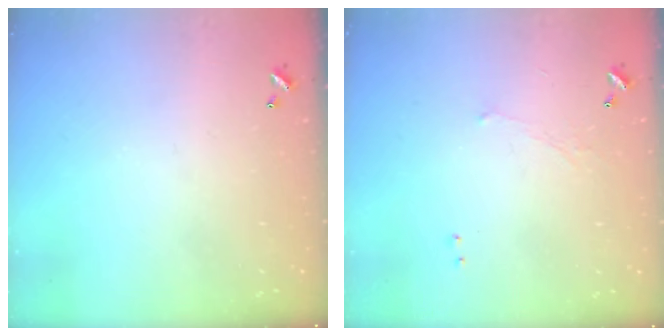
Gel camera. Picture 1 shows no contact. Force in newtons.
{"total": 0.6, "press": 0.2, "slide": 0.5}